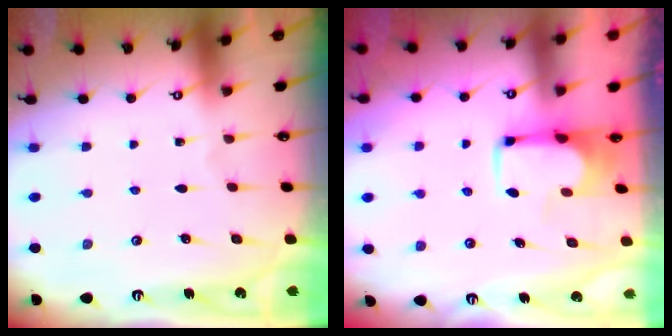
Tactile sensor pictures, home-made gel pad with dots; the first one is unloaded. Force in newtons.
{"total": 3.3, "press": 3.3, "slide": 0.4}